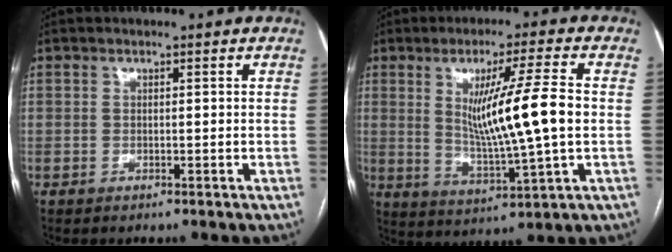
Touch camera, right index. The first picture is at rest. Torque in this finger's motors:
{"motor_torque": [0.84, -0.02, 0.86, 0.10]}